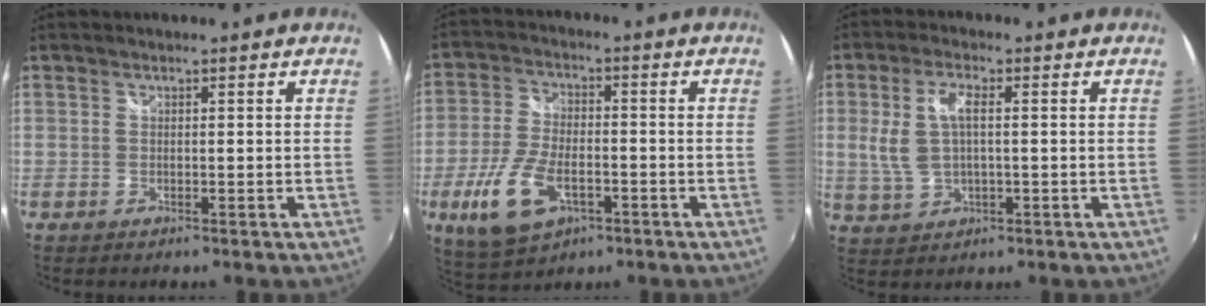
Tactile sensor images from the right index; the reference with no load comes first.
{"total": 12.5, "force": [-4.9, 6.6, 9.5], "torque": [-0.210, -0.012, -0.087]}
{"total": 7.1, "force": [0.4, 3.2, 6.3], "torque": [-0.134, 0.004, 0.015]}